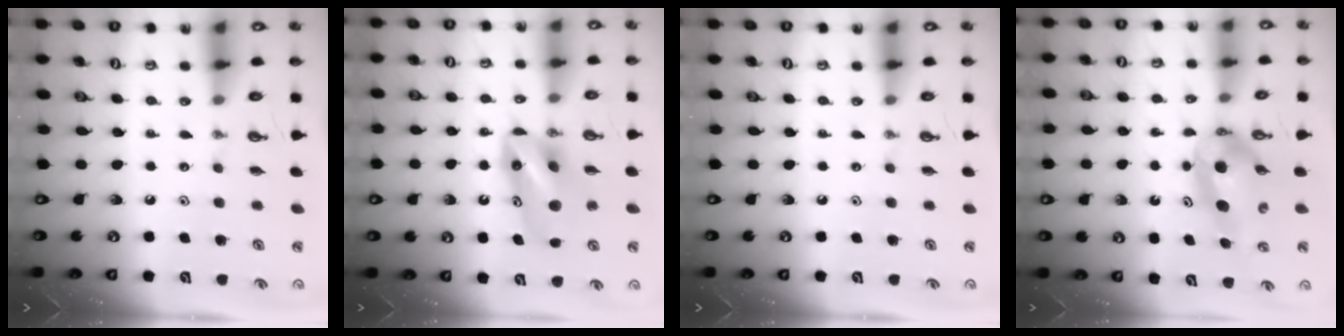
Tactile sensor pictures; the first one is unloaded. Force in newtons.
{"total": 9.8, "press": 8.8, "slide": 4.2}
{"total": 0.0}
{"total": 5.1, "press": 5.1, "slide": 0.7}